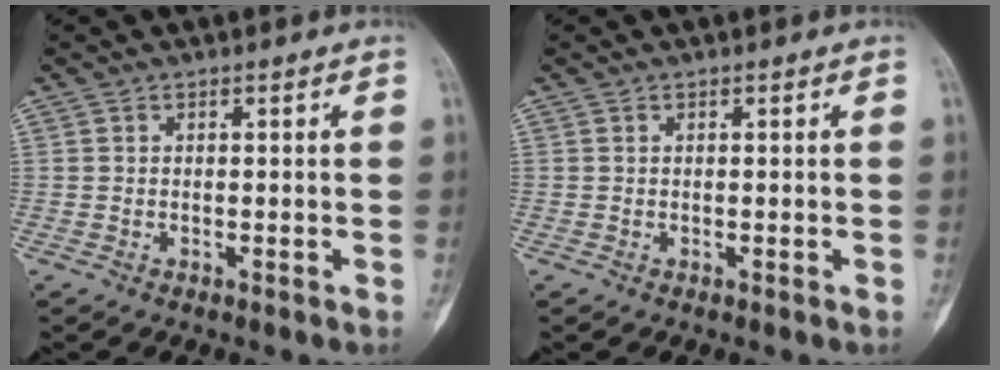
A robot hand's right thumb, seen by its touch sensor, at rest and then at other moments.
{"total": 0.0}